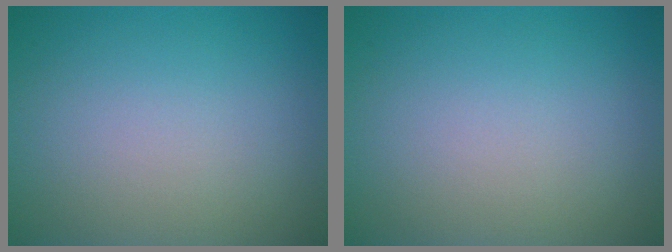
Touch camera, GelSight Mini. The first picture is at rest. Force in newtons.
{"total": 0.0}